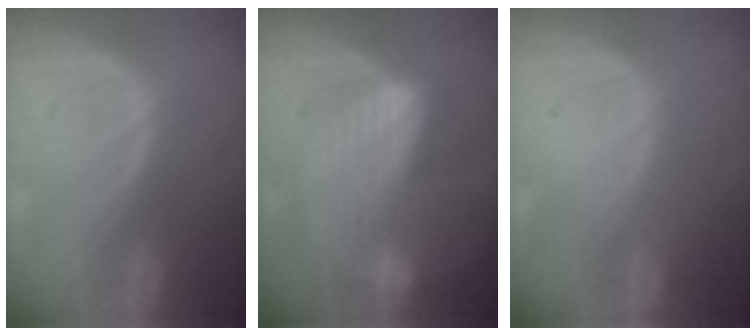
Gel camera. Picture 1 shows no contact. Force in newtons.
{"total": 6.9, "press": 6.2, "slide": 2.9}
{"total": 0.0}